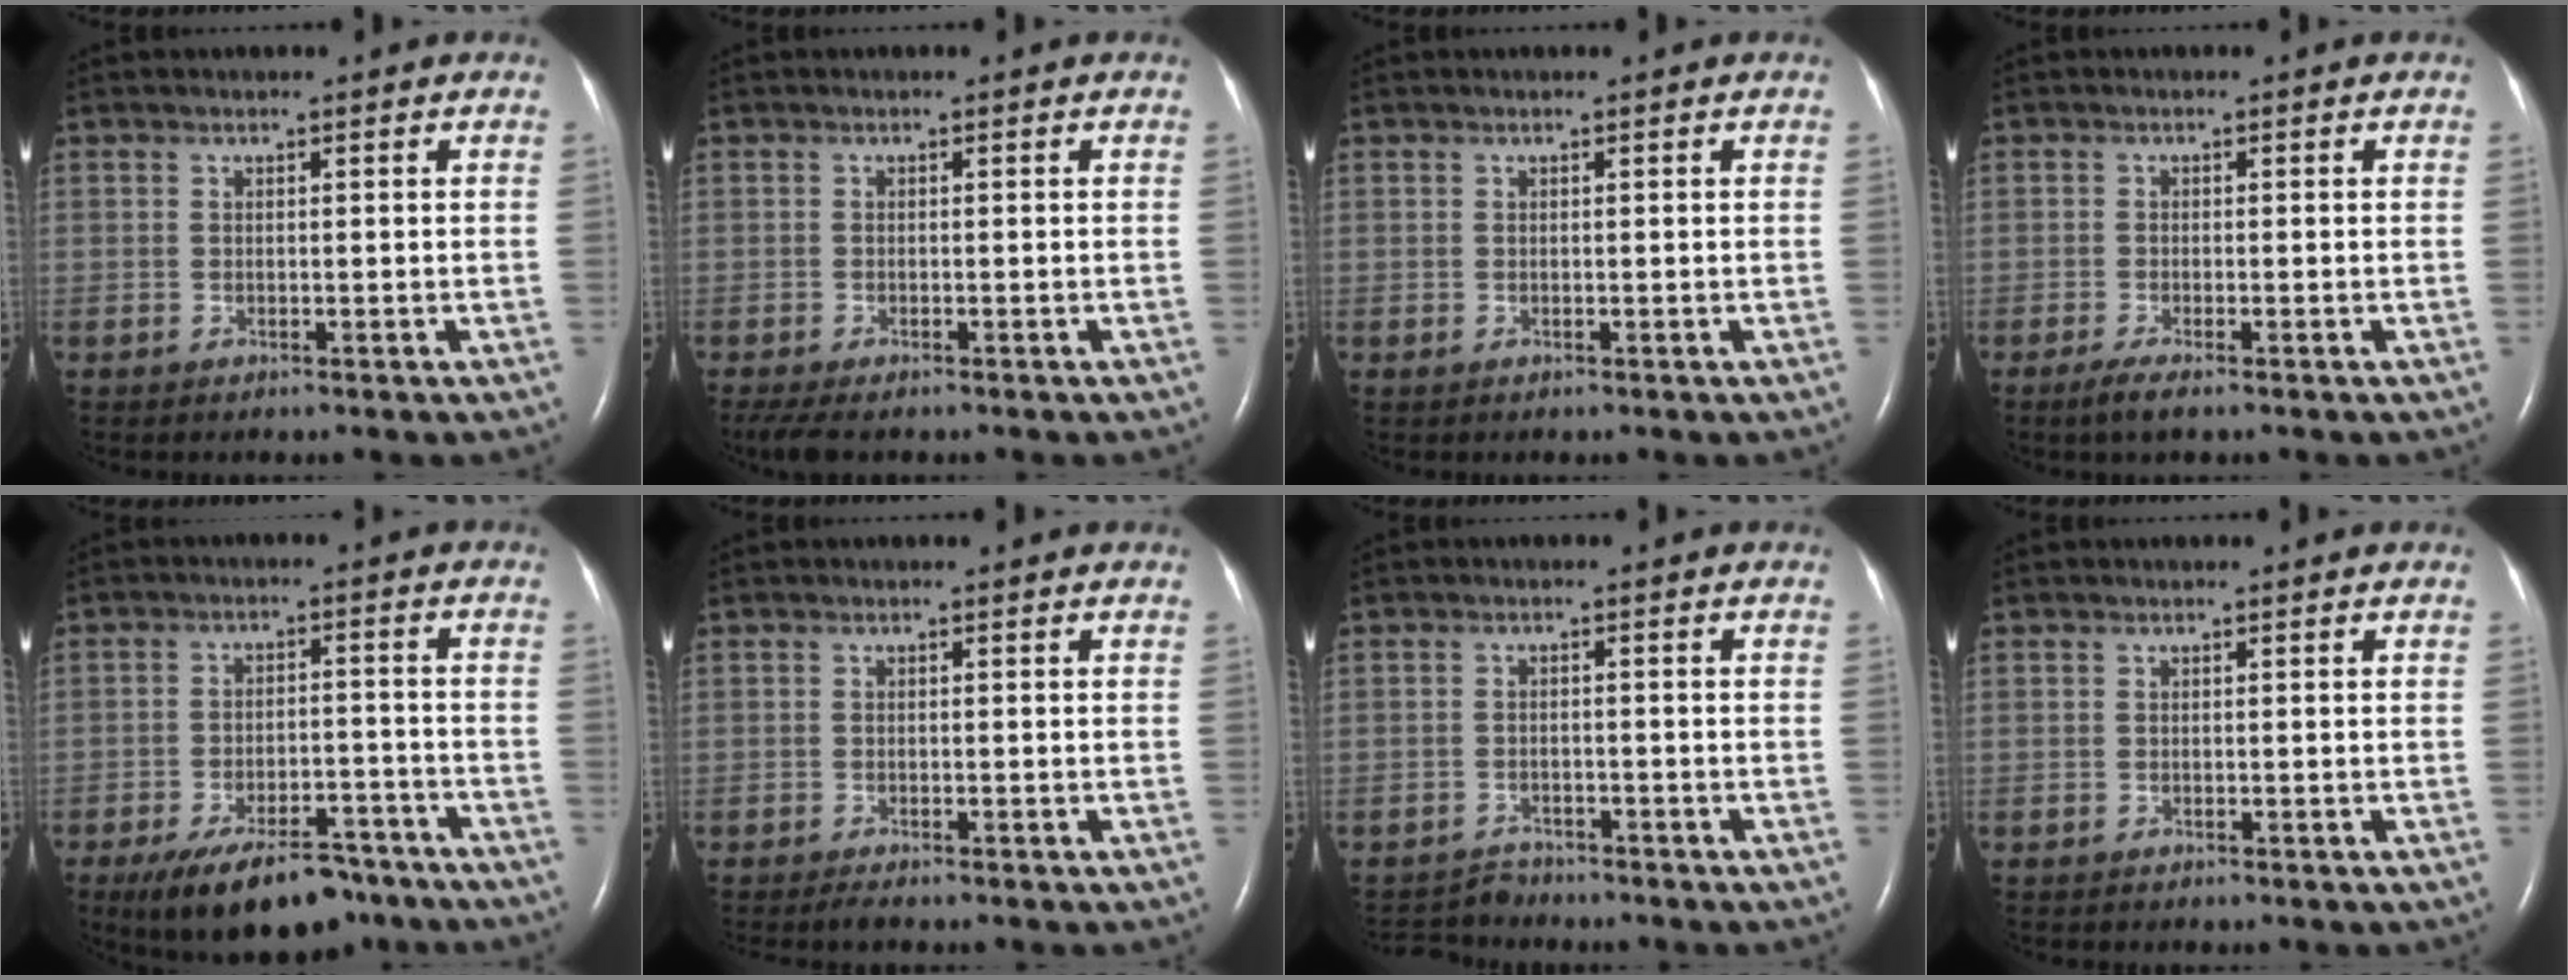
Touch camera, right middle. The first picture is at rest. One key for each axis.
{"total": 4.8, "fx": -3.7, "fy": 1.4, "fz": 2.8, "tx": -0.051, "ty": -0.016, "tz": -0.058}
{"total": 0.0}
{"total": 2.5, "fx": -1.6, "fy": 0.2, "fz": 1.8, "tx": -0.043, "ty": -0.008, "tz": -0.035}
{"total": 12.9, "fx": -9.7, "fy": 5.1, "fz": 6.9, "tx": -0.104, "ty": 0.003, "tz": -0.150}
{"total": 1.3, "fx": -1.1, "fy": 0.0, "fz": 0.7, "tx": -0.019, "ty": -0.005, "tz": -0.019}
{"total": 3.1, "fx": -2.8, "fy": 0.6, "fz": -1.0, "tx": 0.013, "ty": -0.009, "tz": -0.048}
{"total": 0.0}